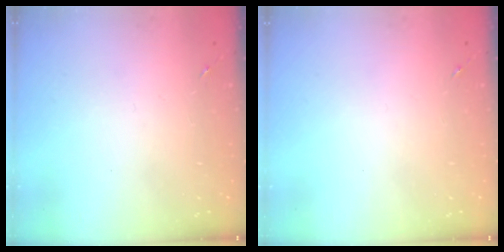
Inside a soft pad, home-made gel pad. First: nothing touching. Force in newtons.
{"total": 0.0}